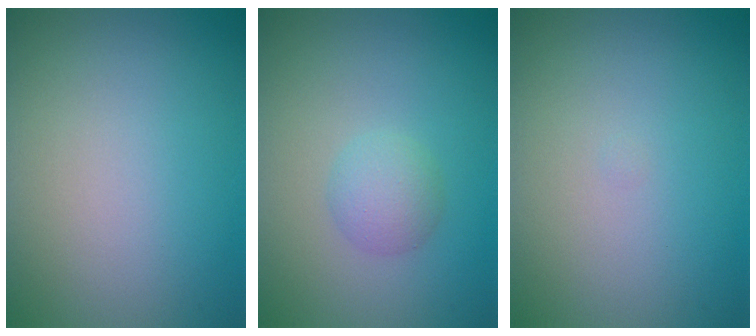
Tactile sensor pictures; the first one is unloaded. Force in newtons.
{"total": 2.1, "press": 2.1, "slide": 0.1}
{"total": 0.0}